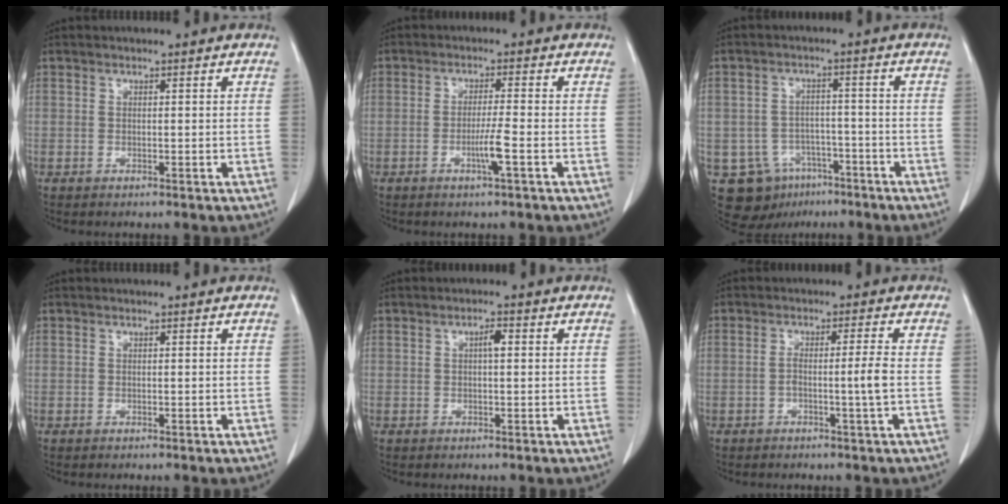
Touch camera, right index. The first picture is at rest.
{"total": 3.5, "force": [-1.3, -0.6, 3.3], "torque": [-0.061, -0.006, -0.023]}
{"total": 9.5, "force": [-5.1, 7.6, 2.7], "torque": [-0.051, 0.012, -0.067]}
{"total": 0.0}
{"total": 1.7, "force": [0.3, 0.4, 1.7], "torque": [-0.031, 0.003, 0.004]}
{"total": 3.3, "force": [-0.8, -0.9, 3.1], "torque": [-0.056, 0.004, -0.010]}